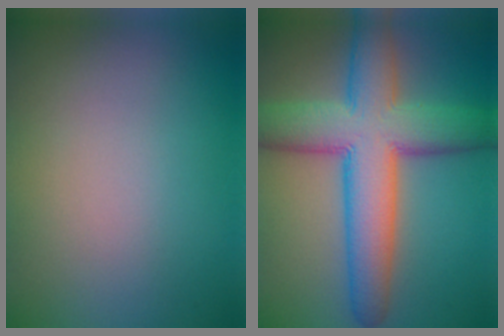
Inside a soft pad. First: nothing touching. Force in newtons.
{"total": 10.5, "press": 10.5, "slide": 0.4}